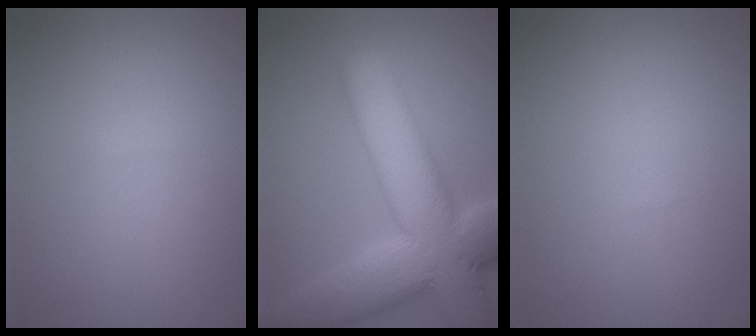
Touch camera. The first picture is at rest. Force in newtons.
{"total": 13.7, "press": 13.6, "slide": 1.1}
{"total": 0.0}